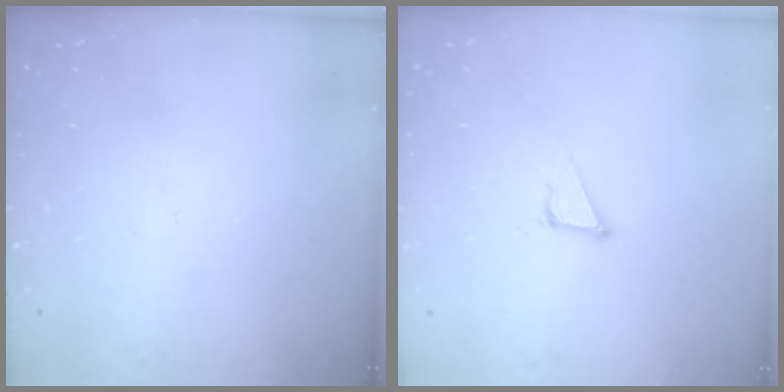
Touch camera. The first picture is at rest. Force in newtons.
{"total": 3.8, "press": 3.8, "slide": 0.0}